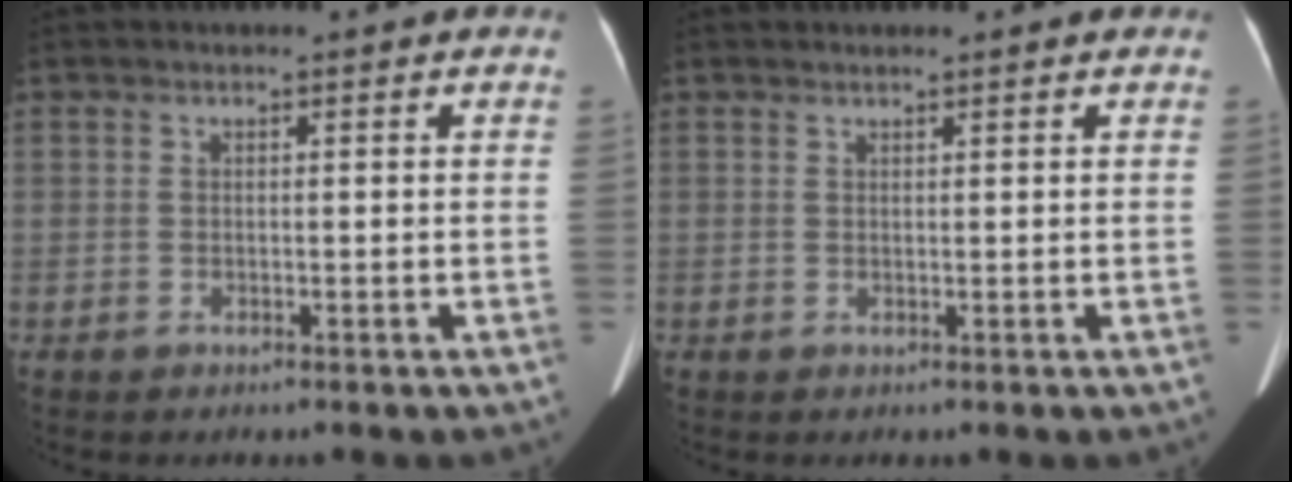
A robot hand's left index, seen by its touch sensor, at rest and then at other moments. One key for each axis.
{"total": 1.7, "fx": 1.6, "fy": 0.2, "fz": 0.6, "tx": -0.010, "ty": 0.018, "tz": 0.025}